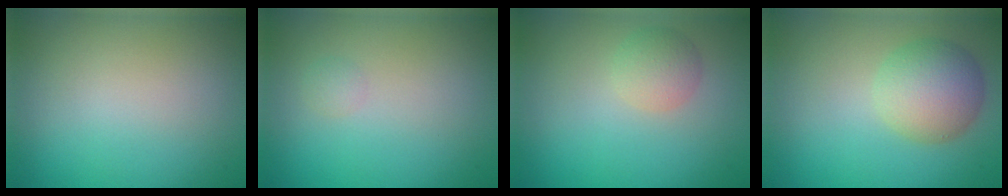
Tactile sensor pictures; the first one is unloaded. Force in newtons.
{"total": 0.7, "press": 0.7, "slide": 0.0}
{"total": 2.2, "press": 2.2, "slide": 0.1}
{"total": 4.6, "press": 4.6, "slide": 0.1}